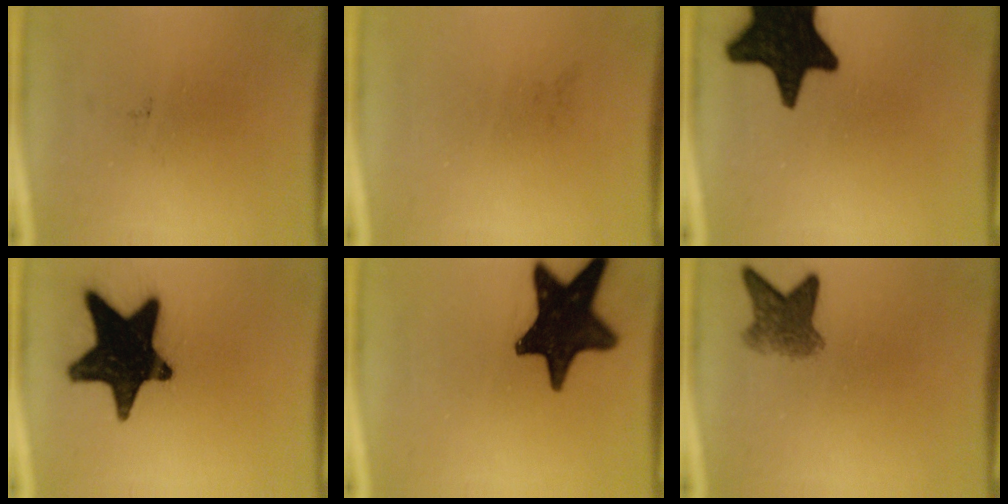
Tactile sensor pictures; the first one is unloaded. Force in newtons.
{"total": 0.0}
{"total": 19.6}
{"total": 19.6}
{"total": 17.8}
{"total": 4.8}